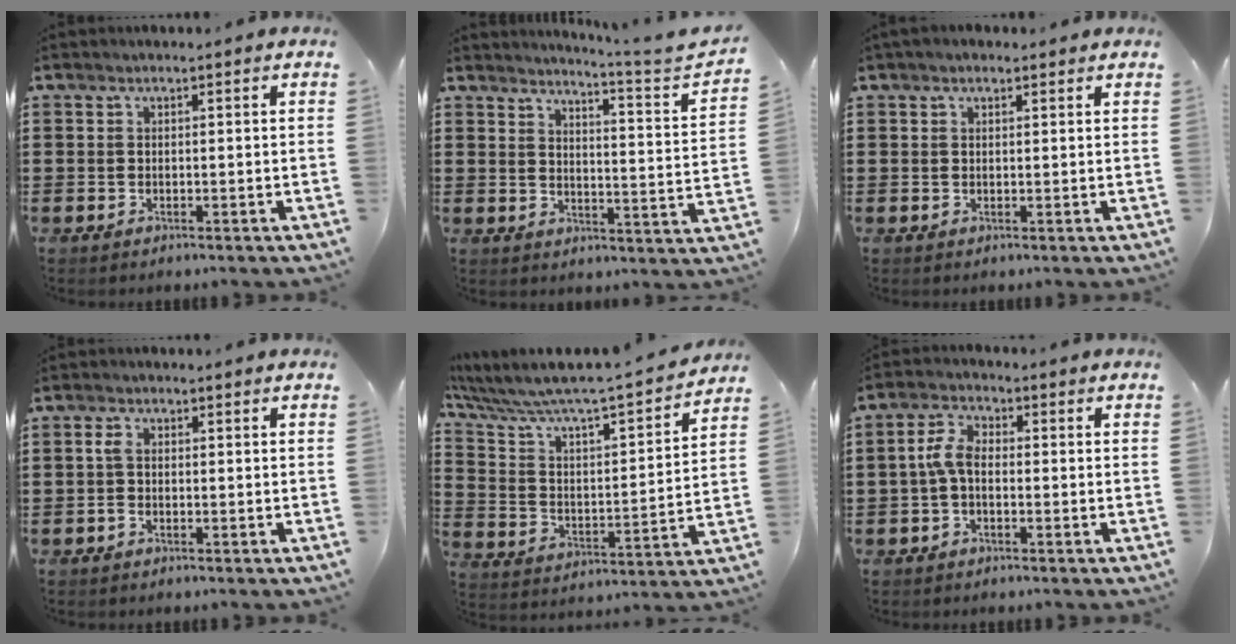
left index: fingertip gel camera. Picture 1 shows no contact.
{"total": 3.6, "force": [2.9, -1.0, 1.8], "torque": [-0.046, -0.042, 0.037]}
{"total": 1.2, "force": [0.8, 0.6, 0.6], "torque": [-0.014, 0.005, 0.015]}
{"total": 1.7, "force": [-0.4, 0.9, 1.4], "torque": [-0.037, 0.000, -0.010]}
{"total": 5.8, "force": [5.3, 0.6, 2.3], "torque": [-0.074, -0.056, 0.080]}
{"total": 4.6, "force": [-0.7, 2.3, 3.9], "torque": [-0.094, 0.002, -0.020]}